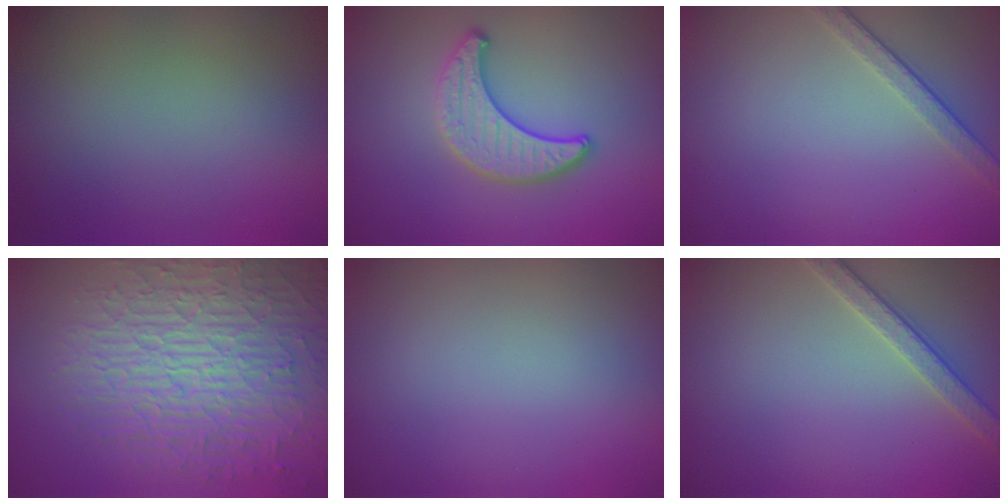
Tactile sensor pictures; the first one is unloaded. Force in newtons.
{"total": 3.4, "press": 3.3, "slide": 0.5}
{"total": 2.5, "press": 2.1, "slide": 1.4}
{"total": 8.6, "press": 6.1, "slide": 6.1}
{"total": 0.0}
{"total": 2.7, "press": 2.7, "slide": 0.1}